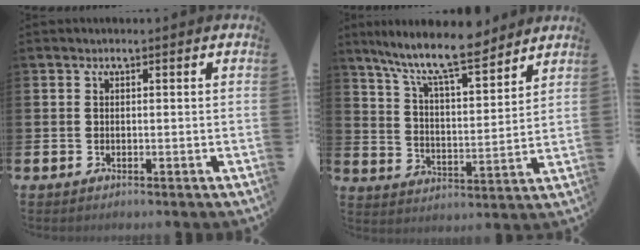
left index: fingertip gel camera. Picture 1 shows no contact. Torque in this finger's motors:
{"motor_torque": [0.95, -1.19, 1.00, 0.21]}